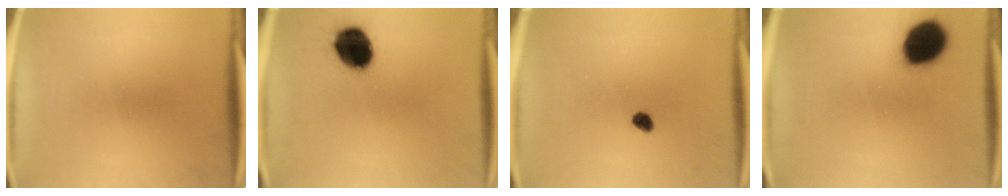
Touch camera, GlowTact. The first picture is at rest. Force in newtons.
{"total": 13.2}
{"total": 2.0}
{"total": 14.3}